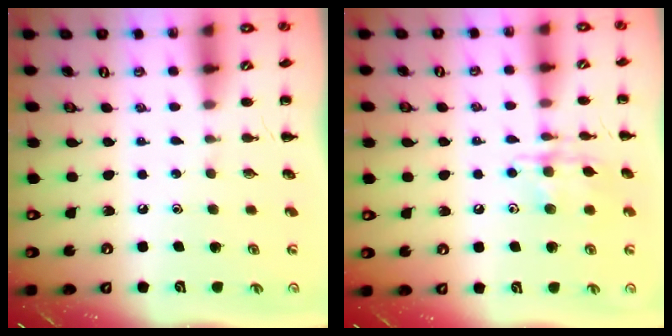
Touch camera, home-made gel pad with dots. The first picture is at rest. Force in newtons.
{"total": 10.8, "press": 10.7, "slide": 0.7}